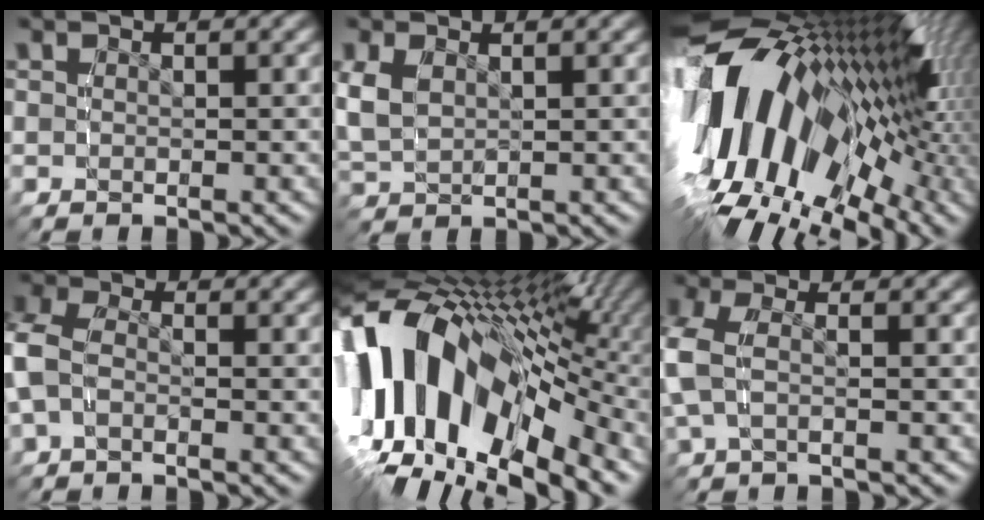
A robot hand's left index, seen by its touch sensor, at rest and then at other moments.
{"total": 3.8, "force": [0.3, 3.2, 2.1], "torque": [-0.072, -0.011, 0.012]}
{"total": 29.0, "force": [0.4, 18.9, 22.1], "torque": [-0.378, 0.005, -0.006]}
{"total": 4.3, "force": [-0.8, 3.5, 2.4], "torque": [-0.082, -0.007, -0.021]}
{"total": 23.0, "force": [-2.1, 15.6, 16.8], "torque": [-0.288, -0.003, -0.045]}
{"total": 3.5, "force": [-0.3, 2.3, 2.6], "torque": [-0.091, -0.008, -0.006]}